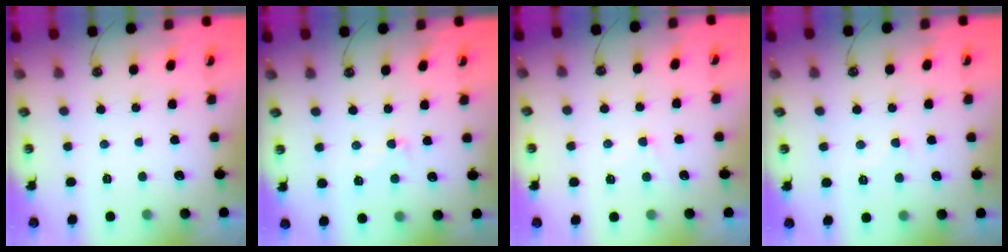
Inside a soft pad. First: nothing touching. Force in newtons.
{"total": 3.7, "press": 3.6, "slide": 0.8}
{"total": 1.2, "press": 1.1, "slide": 0.6}
{"total": 2.9, "press": 2.9, "slide": 0.5}